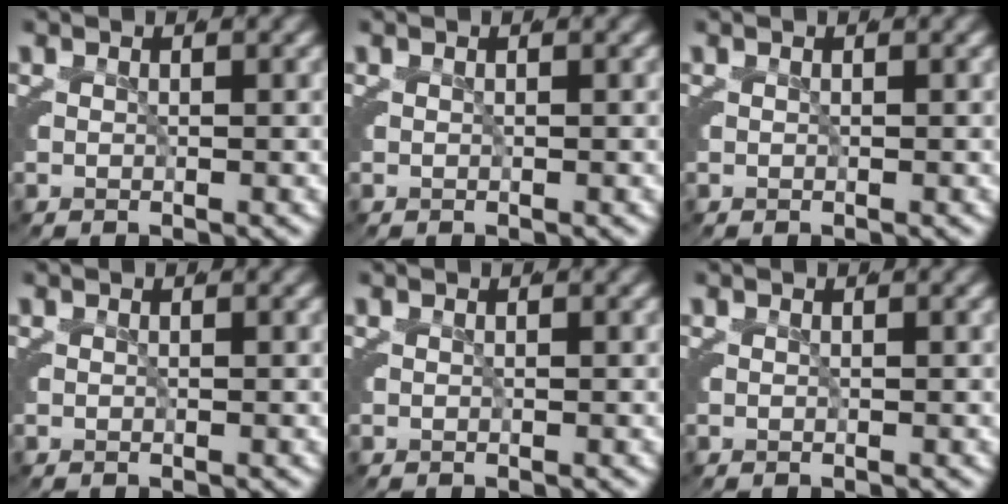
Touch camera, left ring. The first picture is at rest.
{"total": 0.0}
{"total": 0.0}
{"total": 0.0}
{"total": 0.0}
{"total": 0.0}